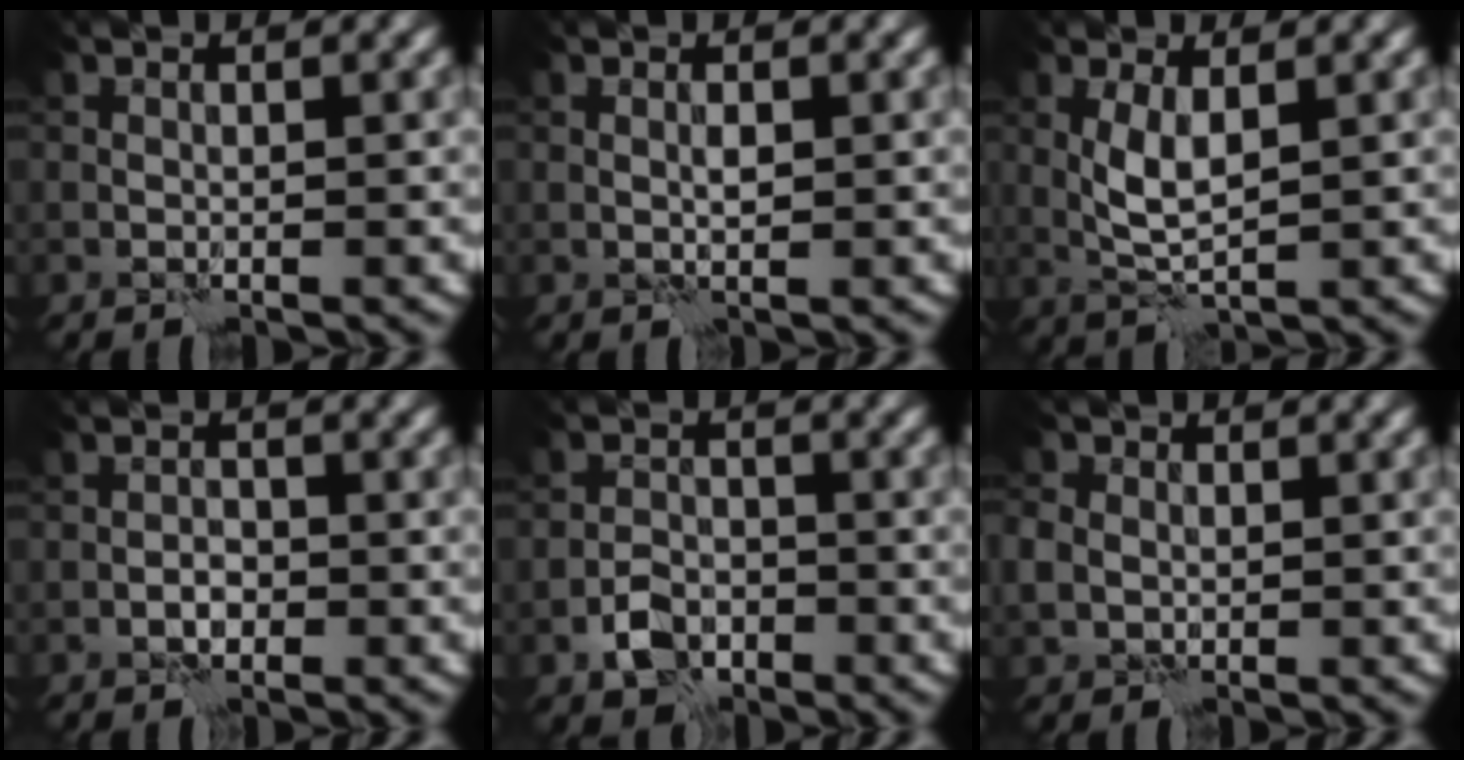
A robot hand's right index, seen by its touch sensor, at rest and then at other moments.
{"total": 0.6, "force": [0.1, 0.2, 0.6], "torque": [-0.013, 0.002, 0.004]}
{"total": 3.0, "force": [0.5, 1.0, 2.7], "torque": [-0.062, 0.003, 0.014]}
{"total": 1.3, "force": [-0.7, 0.8, 0.8], "torque": [-0.009, 0.005, -0.014]}
{"total": 3.2, "force": [-1.8, 2.1, 1.5], "torque": [-0.025, 0.005, -0.039]}
{"total": 2.3, "force": [0.3, 2.1, 0.9], "torque": [-0.026, 0.010, 0.002]}